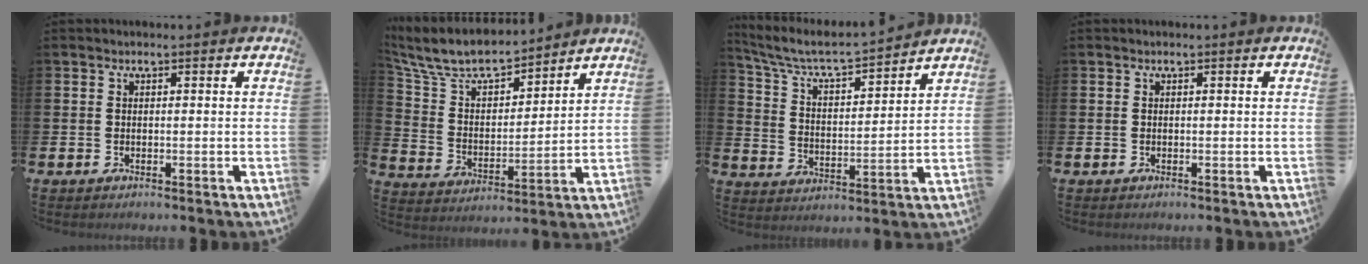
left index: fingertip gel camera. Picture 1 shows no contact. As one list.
[{"total": 9.0, "force": [8.1, 2.4, 2.9], "torque": [-0.102, -0.054, 0.144]}, {"total": 6.7, "force": [6.2, 0.9, 2.4], "torque": [-0.081, -0.044, 0.103]}, {"total": 0.0}]